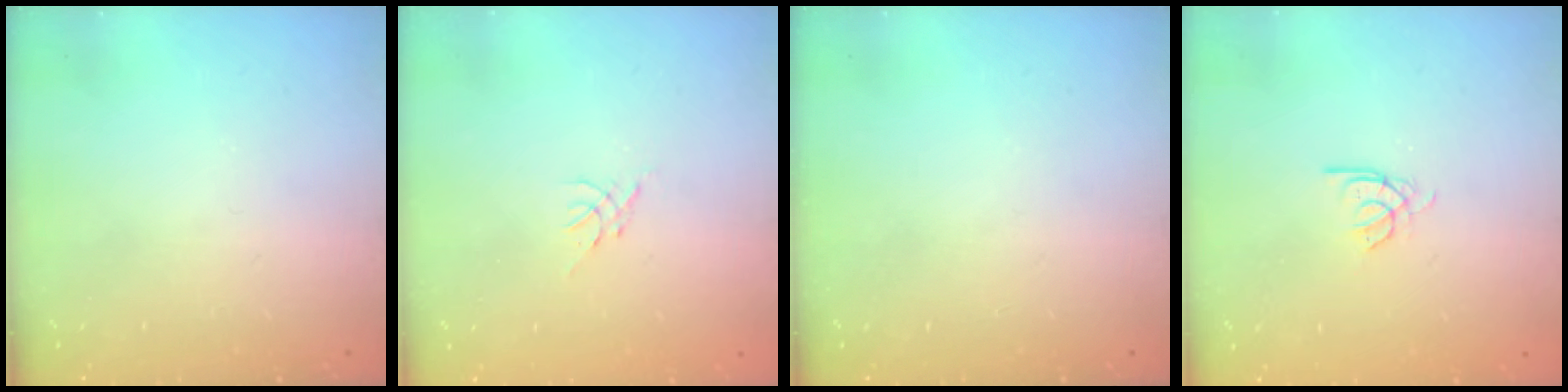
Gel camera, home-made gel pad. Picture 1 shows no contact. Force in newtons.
{"total": 0.5, "press": 0.4, "slide": 0.3}
{"total": 0.0}
{"total": 2.0, "press": 1.9, "slide": 0.4}